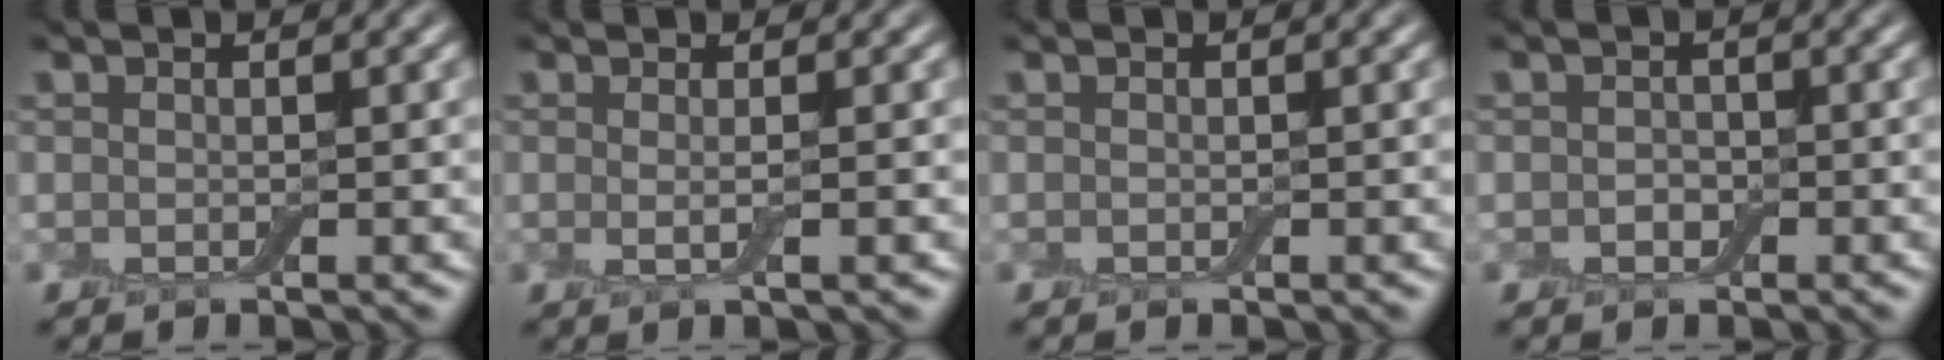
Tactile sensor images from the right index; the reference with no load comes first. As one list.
[{"total": 1.8, "force": [0.0, 0.5, 1.7], "torque": [-0.028, -0.005, -0.007]}, {"total": 0.0}, {"total": 1.0, "force": [-0.2, 0.9, 0.5], "torque": [-0.008, -0.003, -0.008]}]